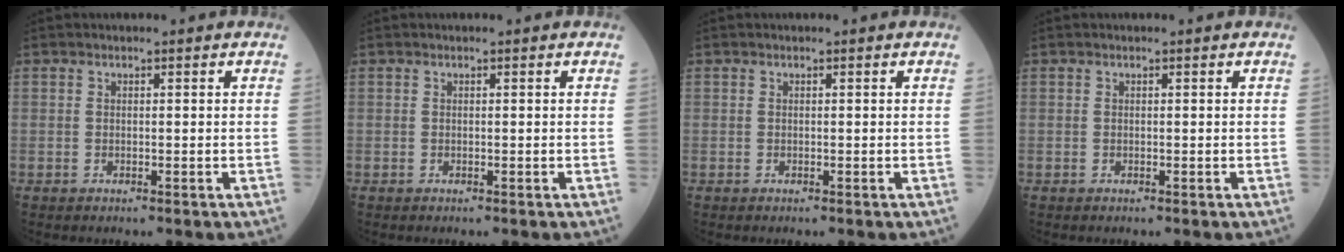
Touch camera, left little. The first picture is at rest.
{"total": 0.0}
{"total": 0.0}
{"total": 0.0}